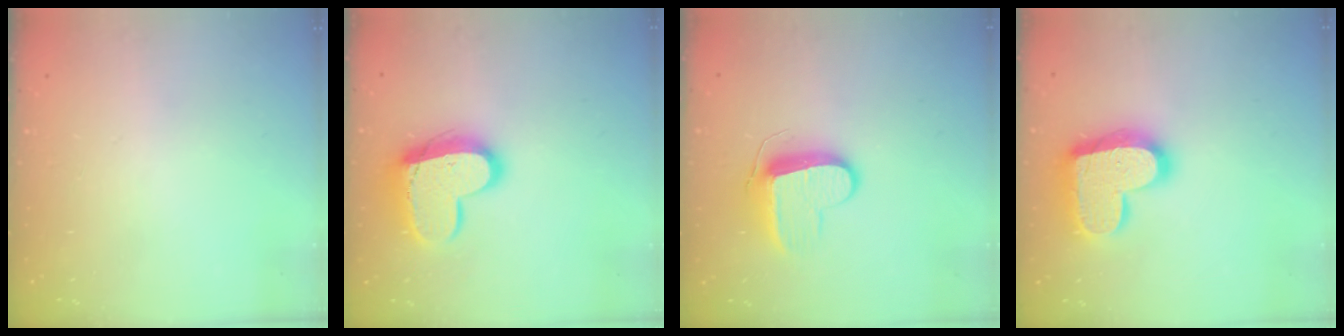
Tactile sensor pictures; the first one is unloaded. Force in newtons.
{"total": 15.3, "press": 15.2, "slide": 1.2}
{"total": 9.6, "press": 9.6, "slide": 0.6}
{"total": 19.2, "press": 19.2, "slide": 1.3}